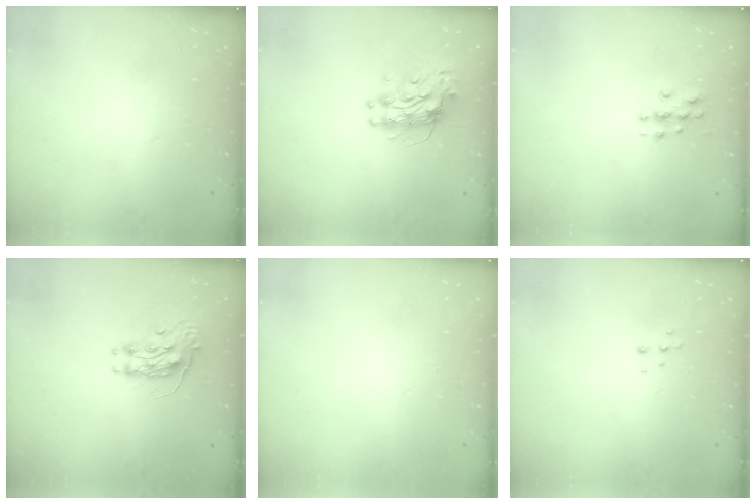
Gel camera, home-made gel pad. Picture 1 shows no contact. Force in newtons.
{"total": 9.1, "press": 9.1, "slide": 0.8}
{"total": 3.5, "press": 3.4, "slide": 0.2}
{"total": 8.6, "press": 8.6, "slide": 0.2}
{"total": 0.0}
{"total": 5.1, "press": 5.0, "slide": 0.4}